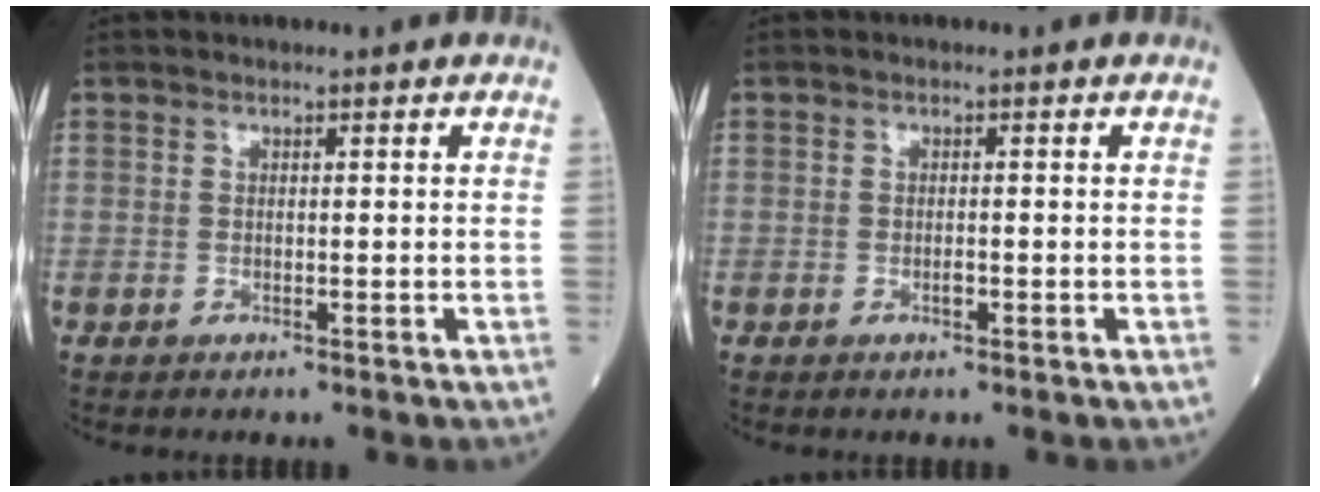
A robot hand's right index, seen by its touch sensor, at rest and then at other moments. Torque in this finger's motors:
{"motor_torque": [0.05, -0.01, 0.06, 0.00]}